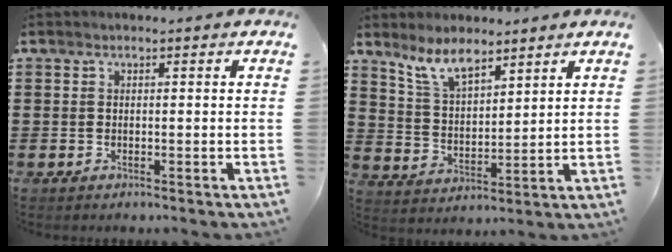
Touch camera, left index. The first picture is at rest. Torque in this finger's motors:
{"motor_torque": [2.14, 0.00, -0.01, -0.01]}